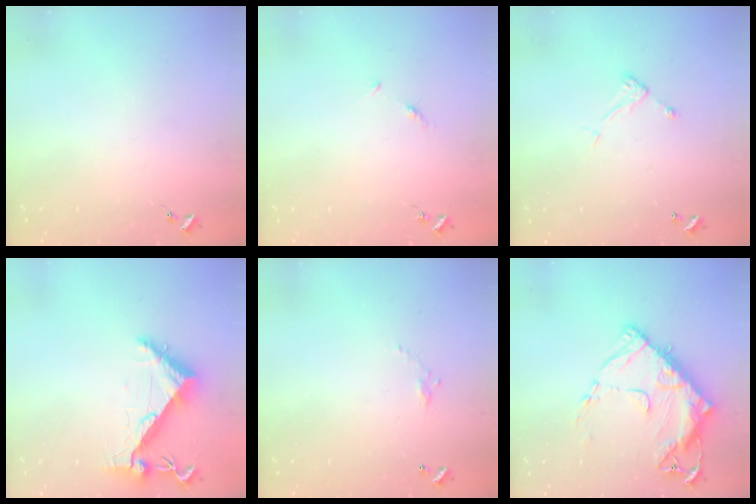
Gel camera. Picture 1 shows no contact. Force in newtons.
{"total": 3.9, "press": 3.8, "slide": 0.5}
{"total": 5.0, "press": 5.0, "slide": 0.4}
{"total": 6.4, "press": 6.4, "slide": 0.5}
{"total": 4.0, "press": 4.0, "slide": 0.2}
{"total": 16.9, "press": 16.8, "slide": 1.6}